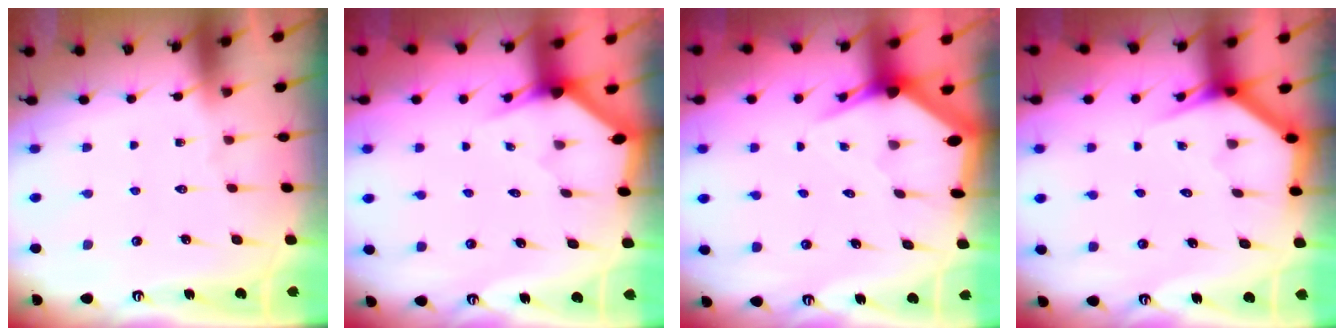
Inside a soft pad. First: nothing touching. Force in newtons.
{"total": 2.2, "press": 2.2, "slide": 0.1}
{"total": 3.3, "press": 3.3, "slide": 0.4}
{"total": 3.4, "press": 3.4, "slide": 0.2}